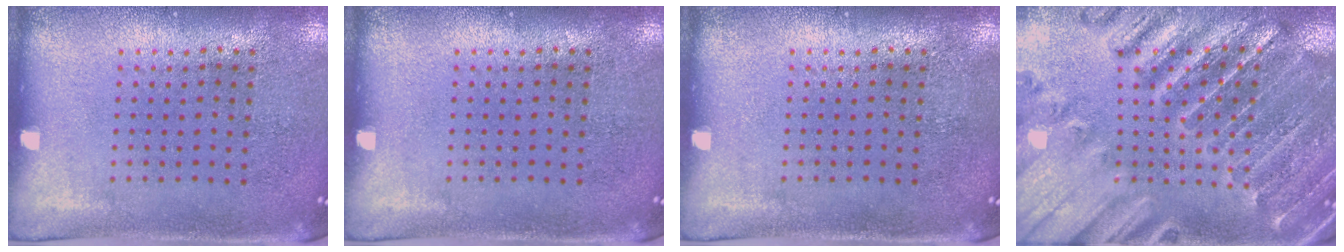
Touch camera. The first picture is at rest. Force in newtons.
{"total": 0.0}
{"total": 0.0}
{"total": 2.8, "press": 2.8, "slide": 0.4}